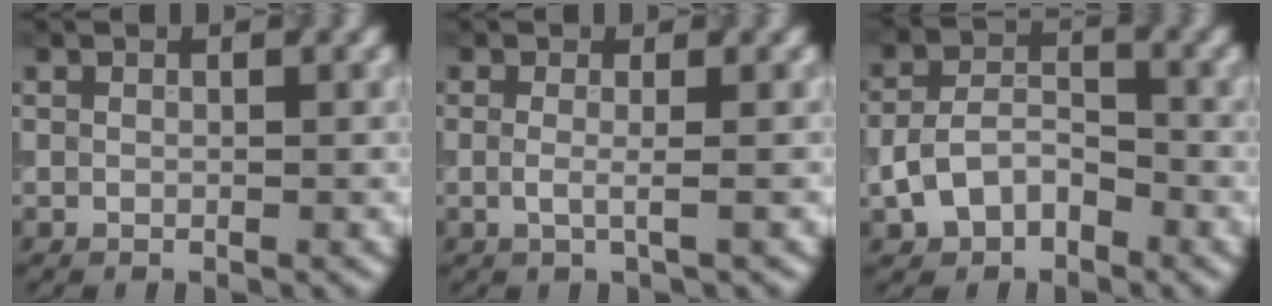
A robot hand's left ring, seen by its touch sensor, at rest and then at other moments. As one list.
[{"total": 1.7, "force": [-0.2, 0.5, 1.6], "torque": [-0.025, -0.007, -0.008]}, {"total": 4.3, "force": [-1.9, 2.8, 2.6], "torque": [-0.053, 0.006, -0.039]}]